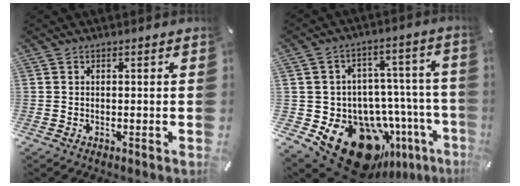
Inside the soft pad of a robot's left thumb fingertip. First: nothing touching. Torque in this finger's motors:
{"motor_torque": [1.14, 3.87, 0.95, 0.08, 0.22]}